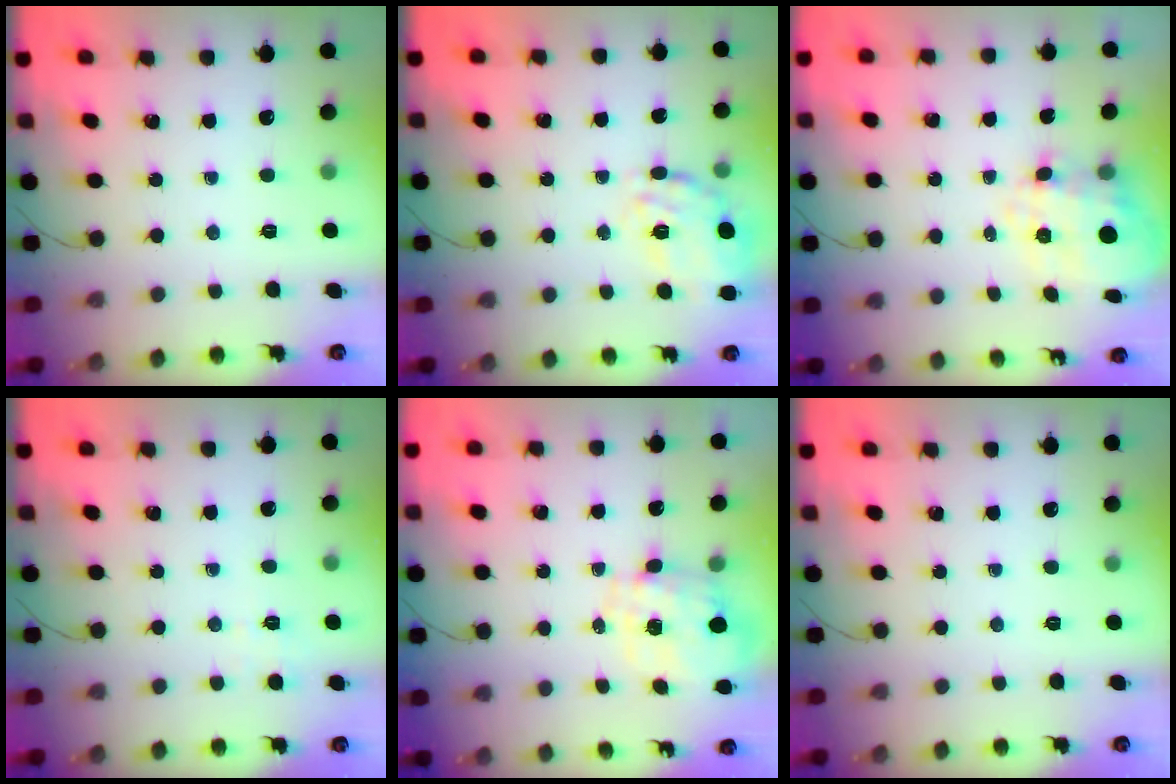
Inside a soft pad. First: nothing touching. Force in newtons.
{"total": 19.7, "press": 19.6, "slide": 2.1}
{"total": 9.6, "press": 9.5, "slide": 1.6}
{"total": 2.2, "press": 1.7, "slide": 1.5}
{"total": 1.3, "press": 1.2, "slide": 0.5}
{"total": 0.0}